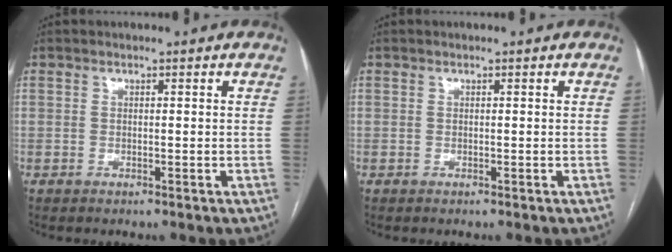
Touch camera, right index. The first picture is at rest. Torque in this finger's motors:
{"motor_torque": [0.00, 0.00, 0.00, 0.00]}